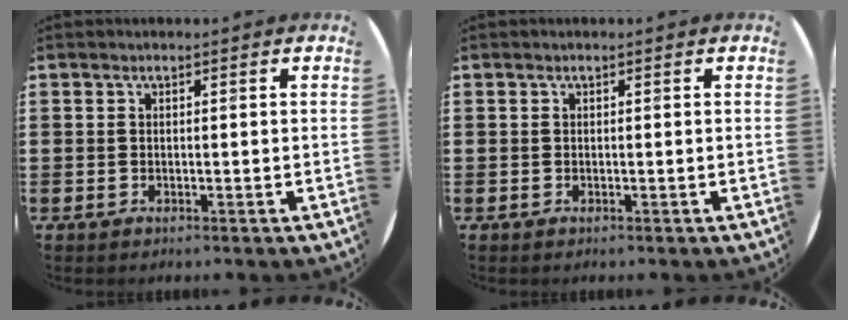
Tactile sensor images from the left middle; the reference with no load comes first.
{"total": 0.0}